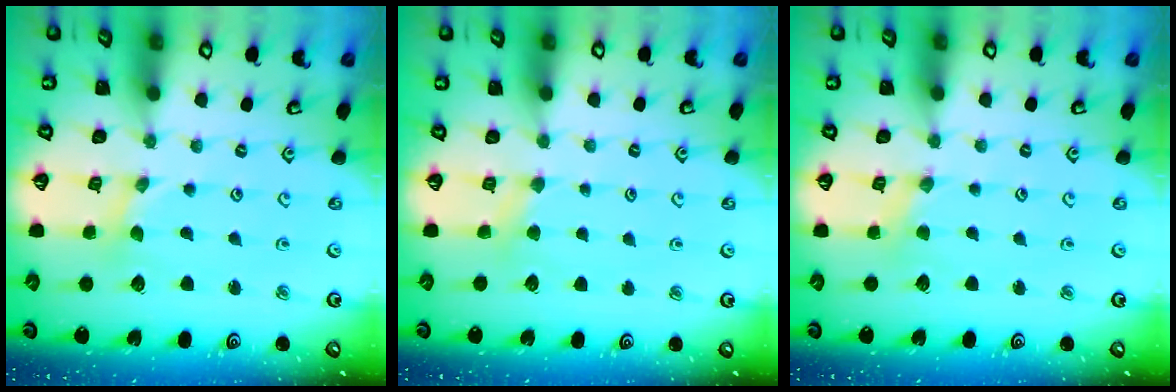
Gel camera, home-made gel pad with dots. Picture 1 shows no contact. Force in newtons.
{"total": 3.0, "press": 3.0, "slide": 0.4}
{"total": 2.1, "press": 2.1, "slide": 0.4}